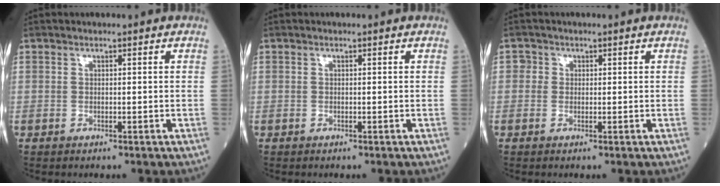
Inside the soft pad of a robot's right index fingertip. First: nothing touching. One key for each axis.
{"total": 0.0}
{"total": 1.3, "fx": 0.1, "fy": 1.3, "fz": 0.2, "tx": 0.007, "ty": 0.003, "tz": -0.003}